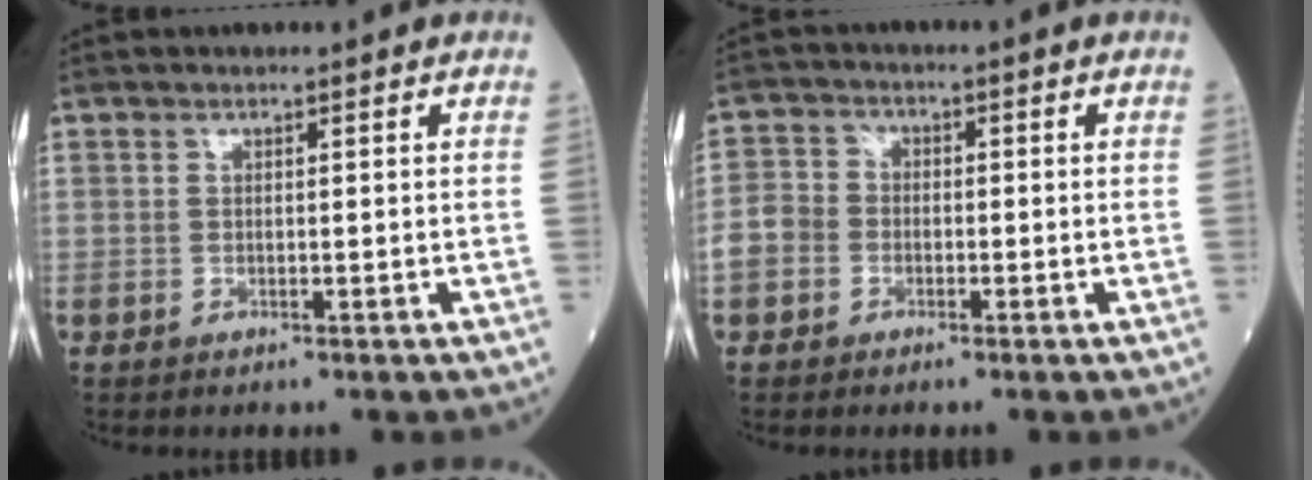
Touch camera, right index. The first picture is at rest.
{"total": 5.3, "force": [-1.6, 4.6, 2.1], "torque": [-0.062, 0.019, -0.037]}